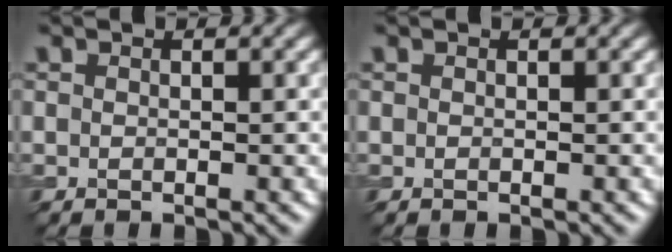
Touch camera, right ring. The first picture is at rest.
{"total": 0.0}